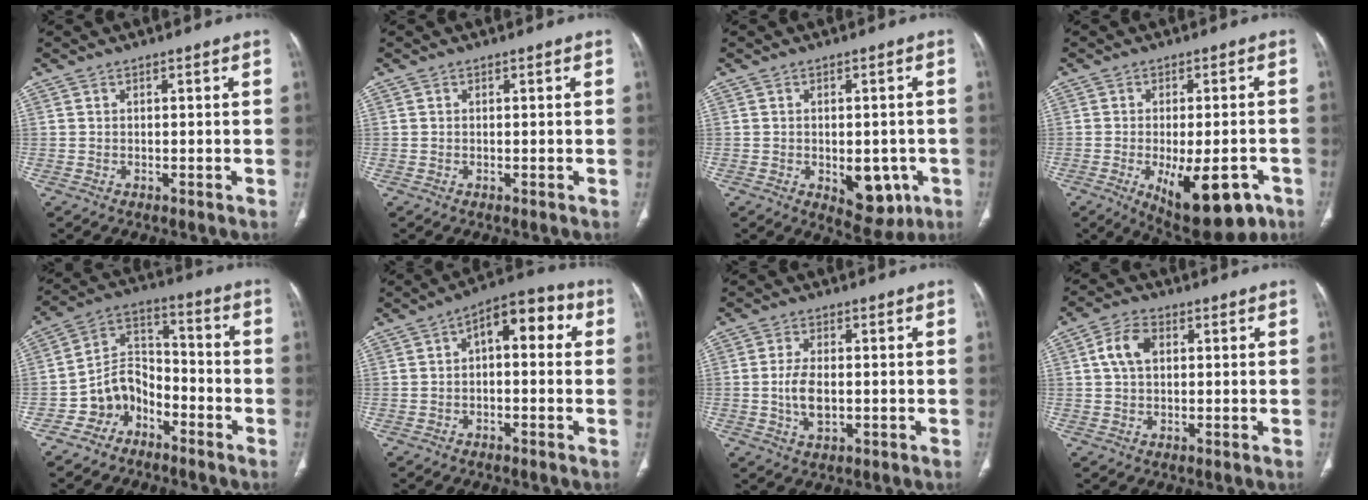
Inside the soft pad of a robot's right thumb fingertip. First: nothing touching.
{"total": 0.0}
{"total": 8.5, "force": [-2.5, 5.0, 6.4], "torque": [-0.049, 0.002, -0.018]}
{"total": 14.9, "force": [-6.6, 6.3, 11.8], "torque": [-0.139, 0.008, -0.077]}
{"total": 9.8, "force": [-5.4, 7.1, 4.0], "torque": [-0.043, 0.071, -0.109]}
{"total": 9.4, "force": [1.7, 4.9, 7.9], "torque": [-0.081, 0.031, 0.012]}
{"total": 5.6, "force": [-0.5, 3.0, 4.7], "torque": [-0.093, -0.002, -0.007]}
{"total": 5.9, "force": [1.4, 3.9, 4.3], "torque": [-0.081, 0.012, 0.023]}